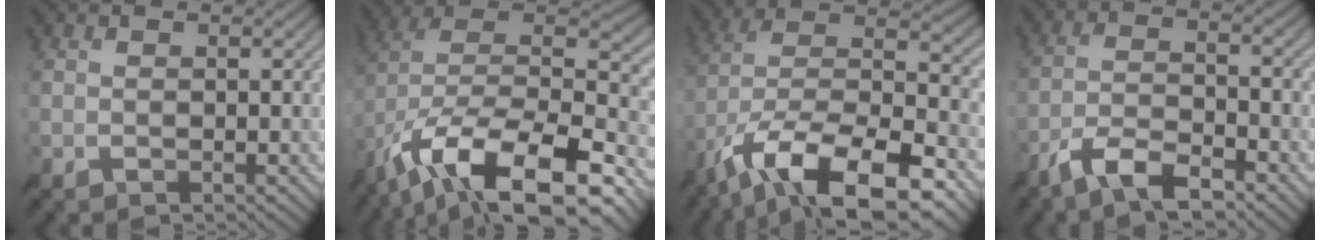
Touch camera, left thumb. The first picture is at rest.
{"total": 19.0, "force": [-9.6, 9.2, 13.5], "torque": [-0.283, -0.024, -0.156]}
{"total": 17.8, "force": [-10.2, 7.7, 12.5], "torque": [-0.258, -0.024, -0.171]}
{"total": 7.3, "force": [-5.4, 1.9, 4.5], "torque": [-0.089, 0.001, -0.110]}